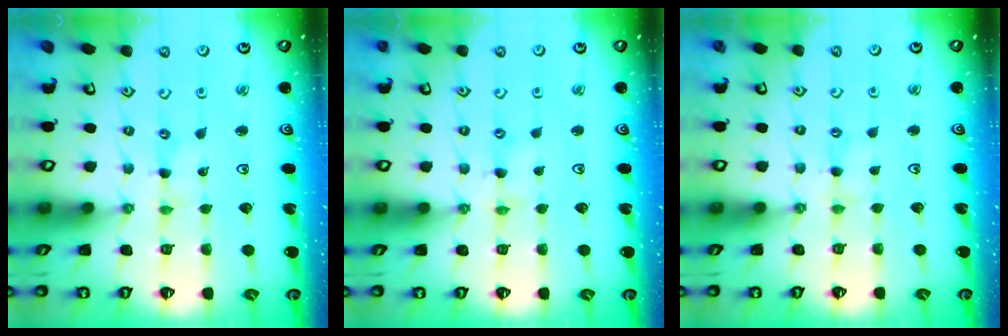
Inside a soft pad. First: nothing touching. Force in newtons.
{"total": 1.7, "press": 1.7, "slide": 0.2}
{"total": 1.6, "press": 1.6, "slide": 0.4}